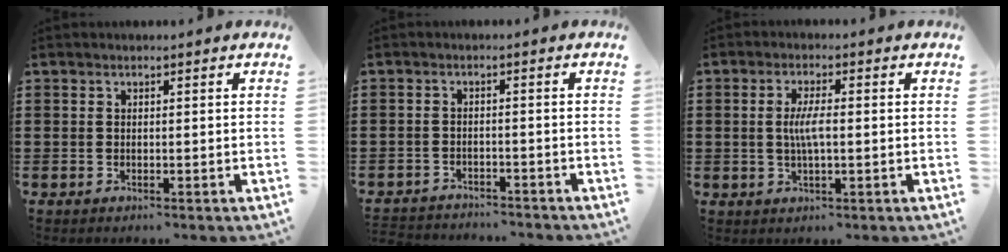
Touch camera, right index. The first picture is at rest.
{"total": 2.4, "force": [-2.4, 0.2, -0.2], "torque": [-0.005, 0.000, -0.053]}
{"total": 4.3, "force": [-0.1, 1.0, 4.2], "torque": [-0.090, -0.006, -0.008]}